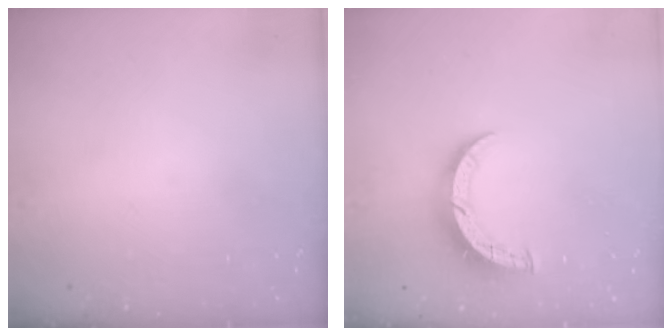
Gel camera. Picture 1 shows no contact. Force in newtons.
{"total": 7.0, "press": 7.0, "slide": 0.4}